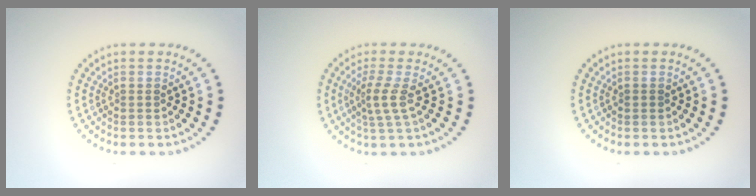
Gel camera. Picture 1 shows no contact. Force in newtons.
{"total": 2.2, "press": 1.5, "slide": 1.6}
{"total": 0.5, "press": 0.5, "slide": 0.1}